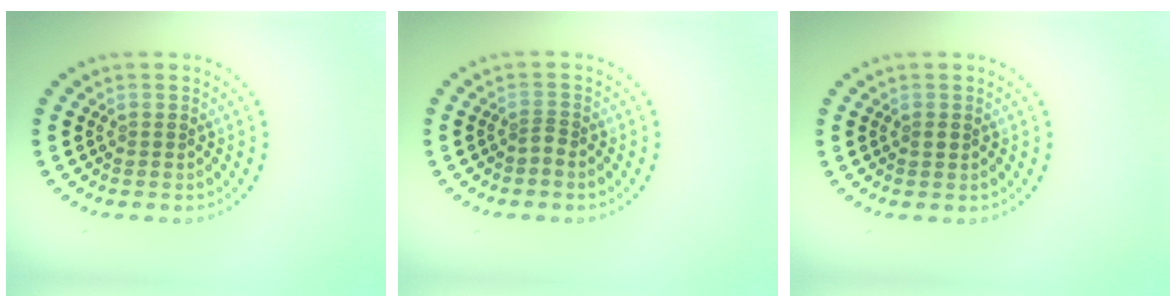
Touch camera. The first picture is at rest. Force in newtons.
{"total": 0.5, "press": 0.3, "slide": 0.4}
{"total": 0.5, "press": 0.5, "slide": 0.1}